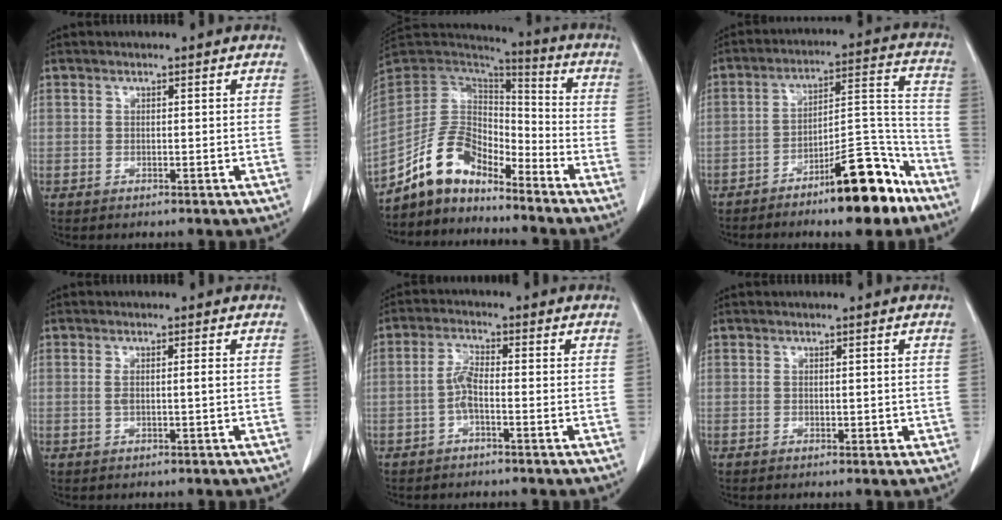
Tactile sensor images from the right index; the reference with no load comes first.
{"total": 11.3, "force": [-9.2, 4.6, 4.5], "torque": [-0.091, 0.038, -0.177]}
{"total": 13.8, "force": [-9.5, 3.2, 9.6], "torque": [-0.131, 0.034, -0.149]}
{"total": 1.9, "force": [0.0, 0.1, 1.9], "torque": [-0.040, 0.004, 0.003]}
{"total": 3.4, "force": [-1.1, 0.8, 3.1], "torque": [-0.065, 0.005, -0.025]}
{"total": 1.2, "force": [0.0, 0.8, 0.9], "torque": [-0.011, 0.000, 0.004]}